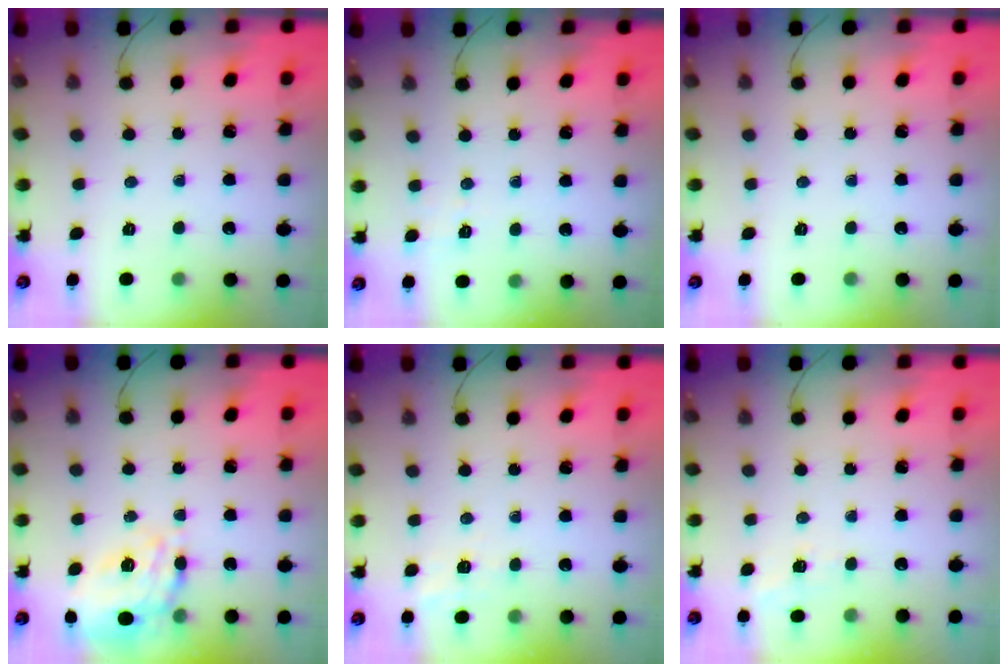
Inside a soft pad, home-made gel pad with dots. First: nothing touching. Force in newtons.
{"total": 2.1, "press": 1.2, "slide": 1.7}
{"total": 0.0}
{"total": 16.8, "press": 16.6, "slide": 2.4}
{"total": 1.7, "press": 0.9, "slide": 1.5}
{"total": 5.6, "press": 5.3, "slide": 1.8}